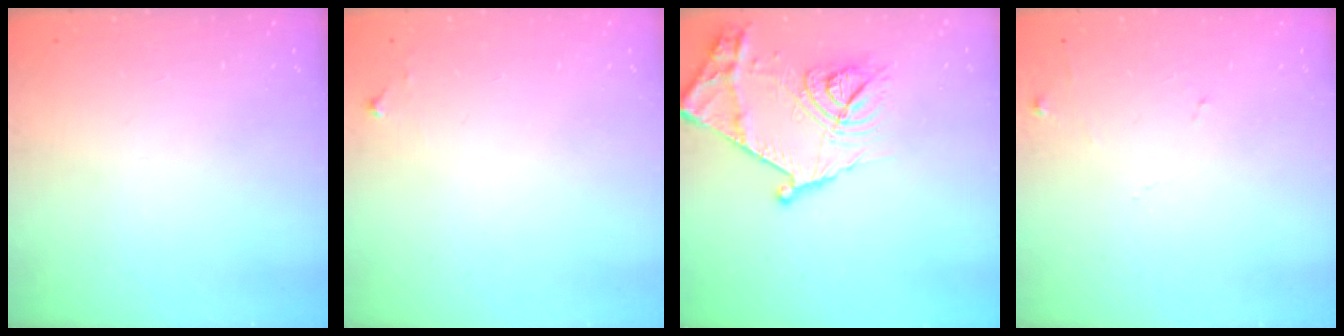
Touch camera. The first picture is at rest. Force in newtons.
{"total": 5.0, "press": 5.0, "slide": 0.7}
{"total": 19.0, "press": 19.0, "slide": 0.7}
{"total": 5.9, "press": 5.8, "slide": 0.7}